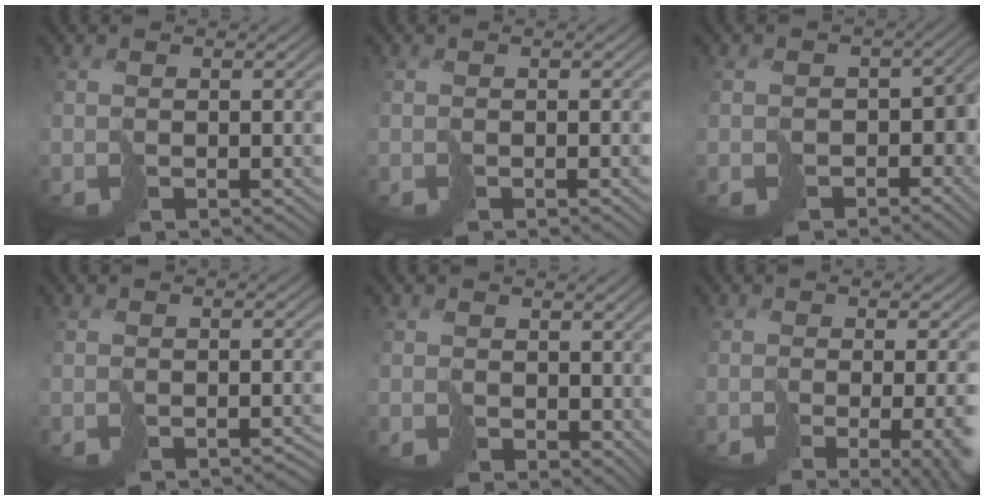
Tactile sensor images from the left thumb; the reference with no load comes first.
{"total": 0.5, "force": [-0.3, -0.1, 0.4], "torque": [-0.007, -0.001, -0.006]}
{"total": 5.8, "force": [-2.1, 4.5, 3.0], "torque": [-0.046, -0.019, -0.037]}
{"total": 1.0, "force": [-0.8, 0.3, 0.5], "torque": [-0.004, 0.000, -0.011]}
{"total": 2.8, "force": [1.3, 2.0, 1.4], "torque": [-0.037, -0.007, 0.025]}
{"total": 9.9, "force": [-2.9, 3.6, 8.7], "torque": [-0.098, -0.015, -0.025]}